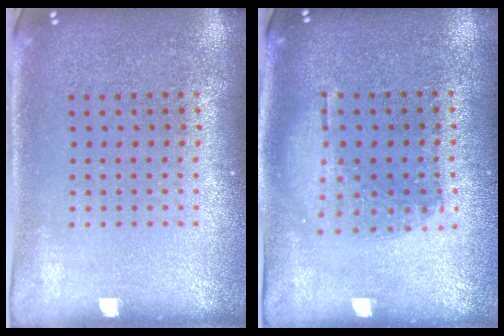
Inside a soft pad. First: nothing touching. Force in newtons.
{"total": 1.0, "press": 0.9, "slide": 0.4}